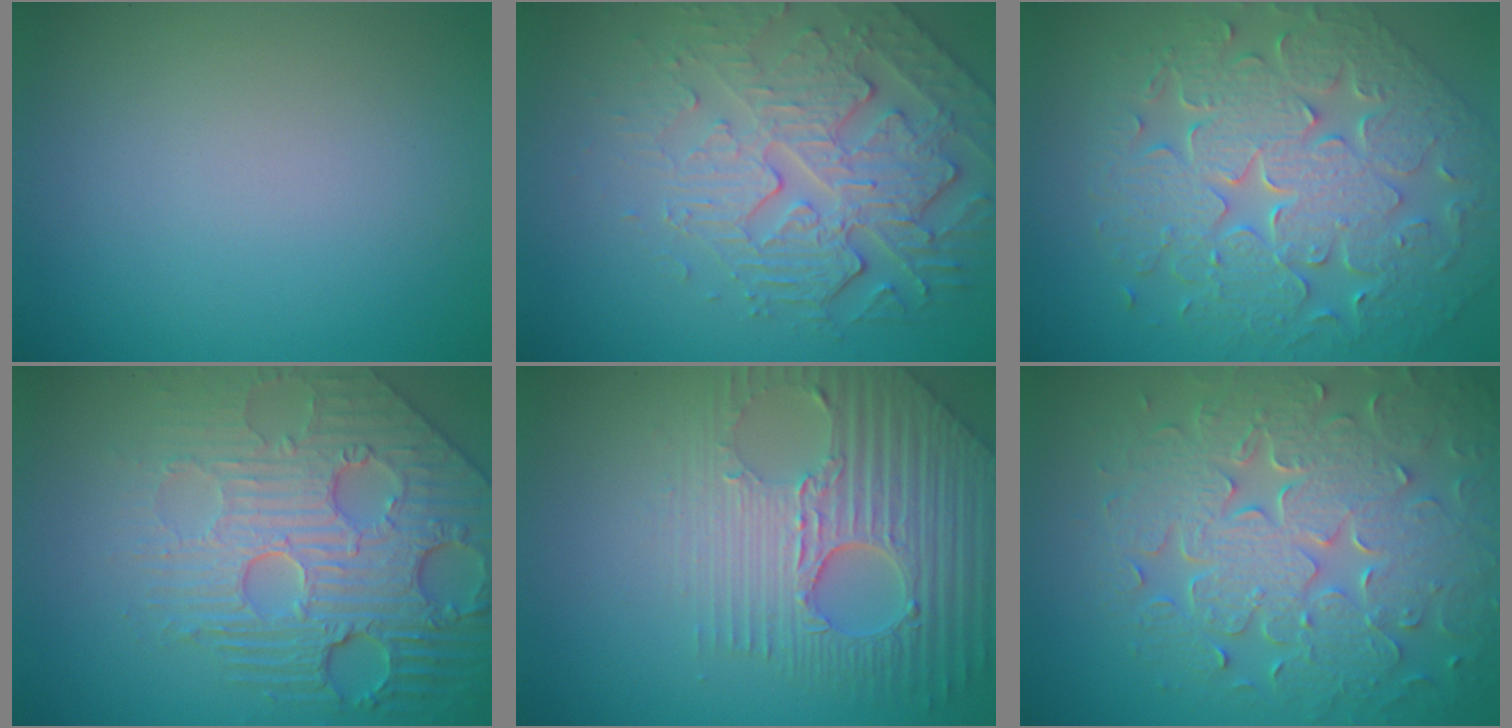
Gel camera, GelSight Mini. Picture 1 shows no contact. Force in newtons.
{"total": 5.0, "press": 4.5, "slide": 2.1}
{"total": 9.3, "press": 7.1, "slide": 6.1}
{"total": 8.2, "press": 5.9, "slide": 5.7}
{"total": 7.5, "press": 5.4, "slide": 5.2}
{"total": 8.9, "press": 6.5, "slide": 6.1}